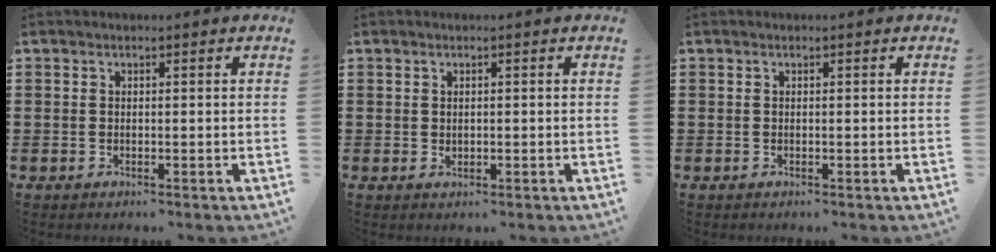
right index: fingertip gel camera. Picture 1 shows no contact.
{"total": 0.7, "force": [0.3, 0.5, 0.3], "torque": [-0.007, 0.004, 0.005]}
{"total": 0.0}